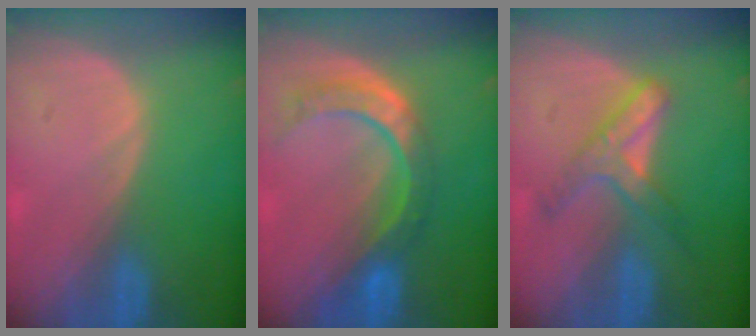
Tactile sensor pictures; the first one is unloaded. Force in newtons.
{"total": 8.6, "press": 7.2, "slide": 4.8}
{"total": 5.5, "press": 5.4, "slide": 1.4}